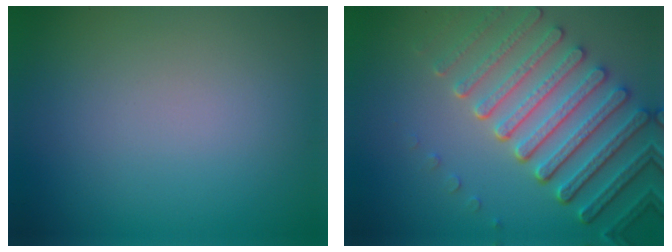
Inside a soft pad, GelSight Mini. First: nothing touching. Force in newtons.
{"total": 7.2, "press": 5.6, "slide": 4.6}